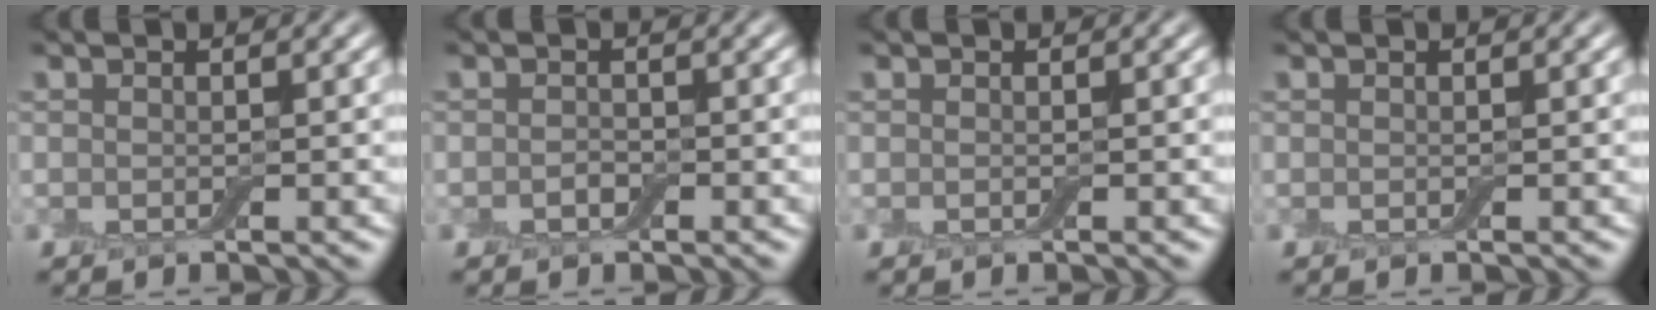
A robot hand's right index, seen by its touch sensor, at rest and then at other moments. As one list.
[{"total": 0.7, "force": [-0.3, 0.5, 0.4], "torque": [-0.009, 0.000, -0.006]}, {"total": 0.0}, {"total": 0.0}]